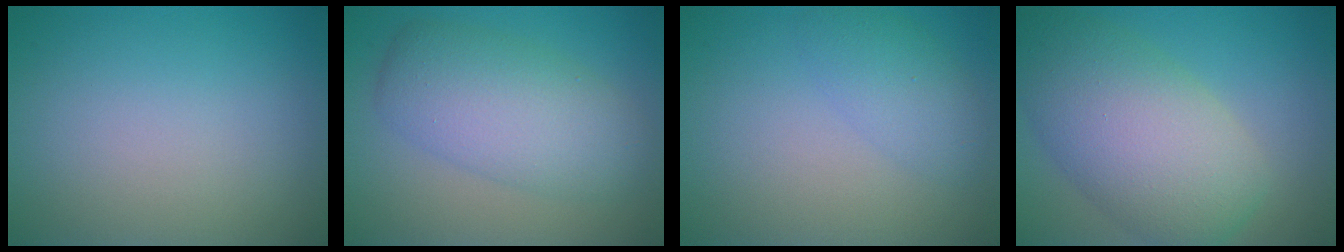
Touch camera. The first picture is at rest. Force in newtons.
{"total": 6.3, "press": 6.3, "slide": 0.2}
{"total": 2.5, "press": 2.5, "slide": 0.1}
{"total": 9.2, "press": 9.2, "slide": 0.4}